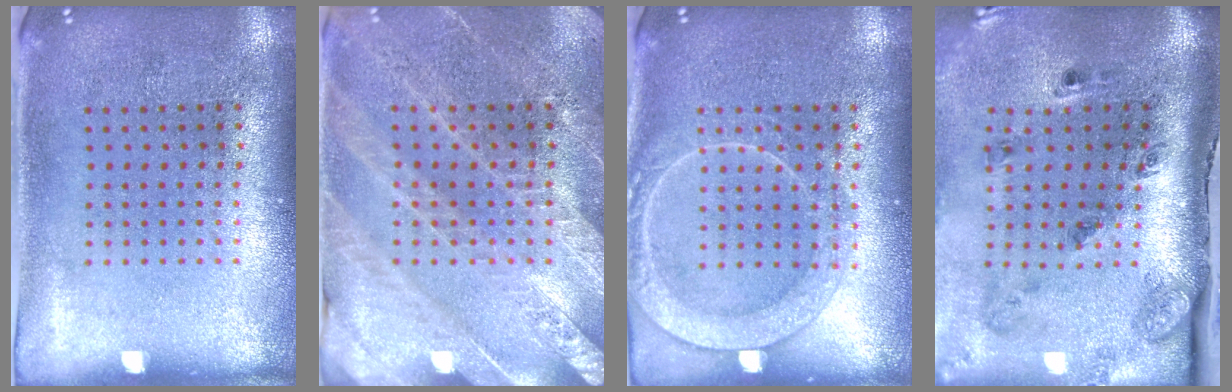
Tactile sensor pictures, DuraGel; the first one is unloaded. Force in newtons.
{"total": 2.8, "press": 2.7, "slide": 0.7}
{"total": 2.7, "press": 2.6, "slide": 0.3}
{"total": 2.9, "press": 1.8, "slide": 2.2}